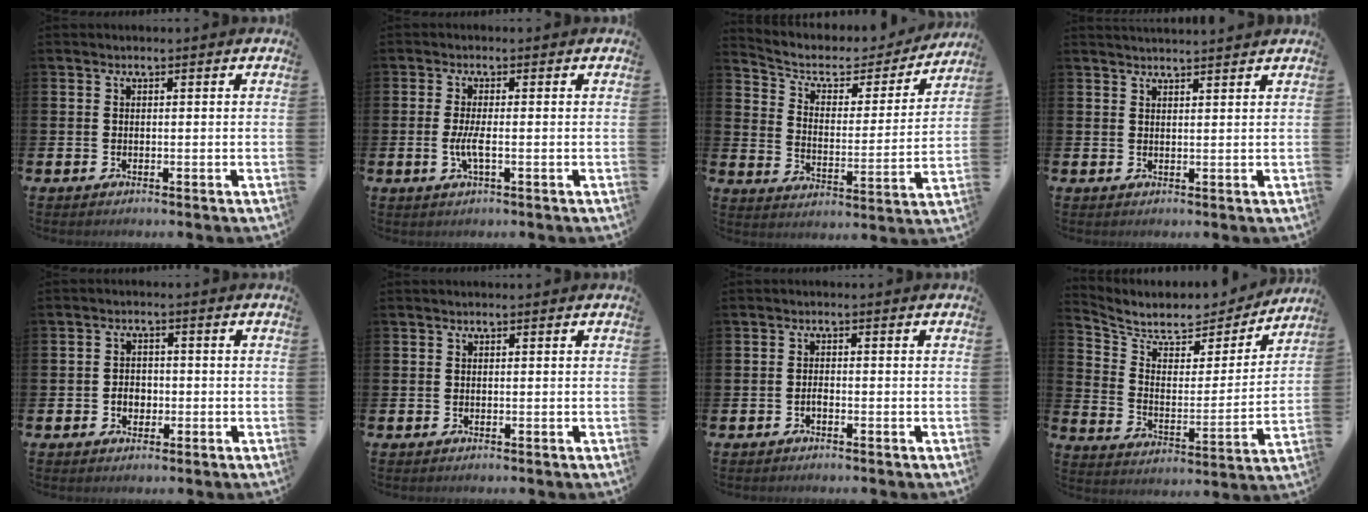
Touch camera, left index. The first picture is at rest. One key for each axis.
{"total": 2.5, "fx": -0.5, "fy": 0.4, "fz": 2.5, "tx": -0.045, "ty": -0.002, "tz": -0.011}
{"total": 6.5, "fx": 5.4, "fy": 2.9, "fz": 2.1, "tx": -0.062, "ty": -0.041, "tz": 0.085}
{"total": 2.1, "fx": 2.1, "fy": -0.1, "fz": 0.1, "tx": 0.010, "ty": -0.015, "tz": 0.035}
{"total": 2.4, "fx": -0.6, "fy": 1.9, "fz": 1.3, "tx": -0.011, "ty": -0.002, "tz": -0.018}
{"total": 0.0}
{"total": 0.8, "fx": -0.6, "fy": 0.2, "fz": 0.5, "tx": -0.003, "ty": -0.008, "tz": -0.012}
{"total": 7.6, "fx": 6.8, "fy": 3.0, "fz": 1.8, "tx": -0.068, "ty": -0.060, "tz": 0.114}